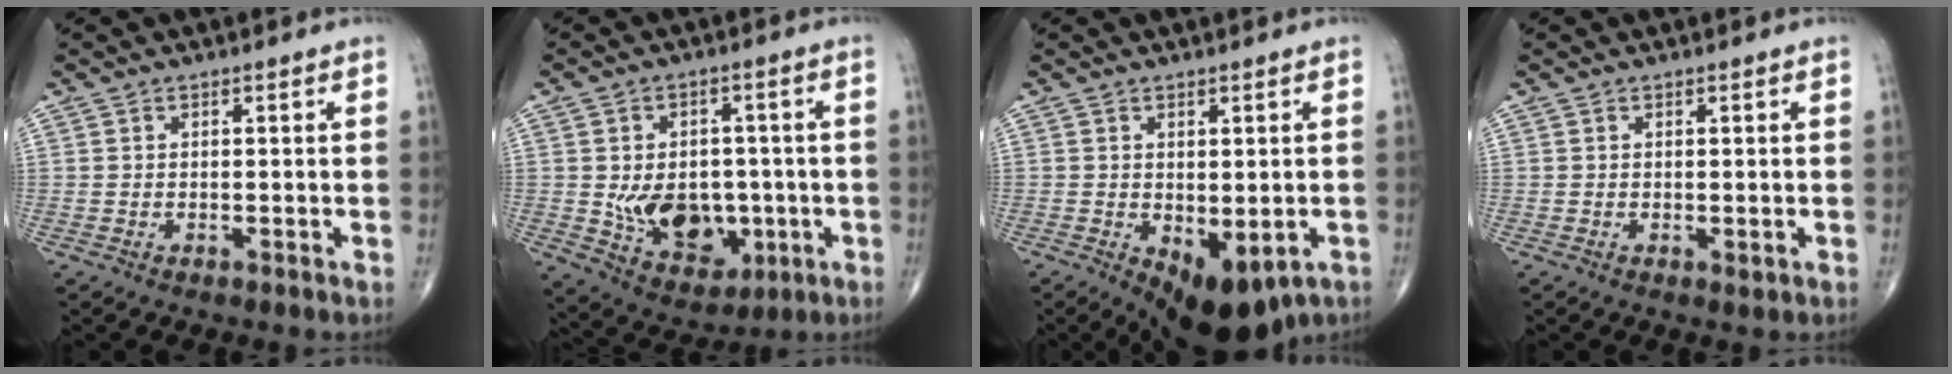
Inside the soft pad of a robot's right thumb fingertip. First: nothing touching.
{"total": 13.2, "force": [-1.9, 9.5, 8.9], "torque": [-0.093, 0.002, -0.010]}
{"total": 10.2, "force": [-4.0, 5.1, 7.8], "torque": [-0.086, 0.001, -0.043]}
{"total": 0.7, "force": [0.0, 0.3, 0.7], "torque": [-0.013, -0.005, 0.001]}